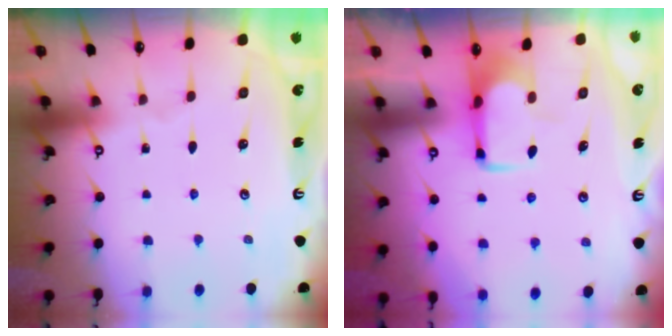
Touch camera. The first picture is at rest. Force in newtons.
{"total": 1.9, "press": 1.9, "slide": 0.5}